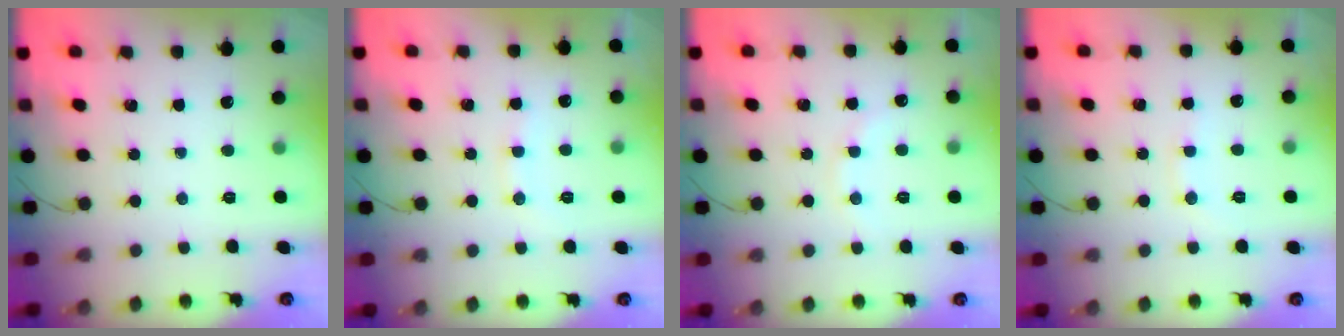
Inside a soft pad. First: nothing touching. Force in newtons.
{"total": 7.3, "press": 7.2, "slide": 1.2}
{"total": 6.8, "press": 6.7, "slide": 1.3}
{"total": 6.4, "press": 6.2, "slide": 1.4}